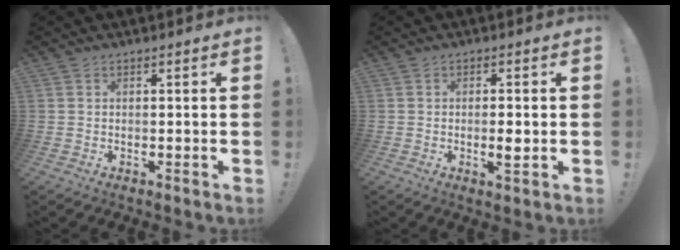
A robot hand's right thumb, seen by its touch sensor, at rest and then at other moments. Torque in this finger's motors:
{"motor_torque": [-0.09, 0.27, 0.09, -0.05, -0.06]}